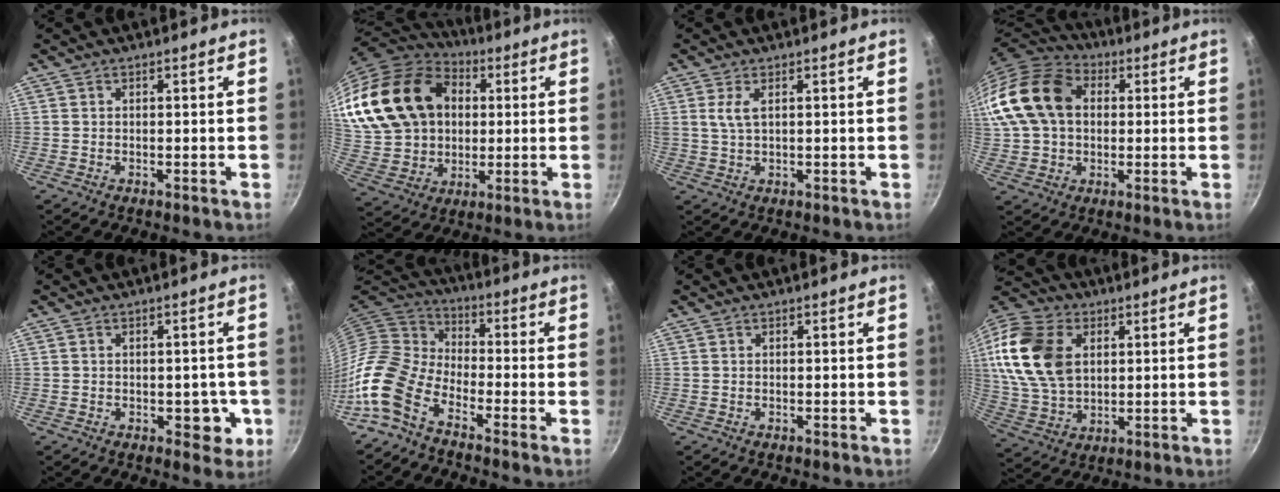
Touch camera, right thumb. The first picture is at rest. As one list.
[{"total": 25.2, "force": [6.5, 19.0, 15.3], "torque": [-0.287, 0.012, 0.130]}, {"total": 3.4, "force": [1.1, 0.9, 3.0], "torque": [-0.067, -0.003, 0.025]}, {"total": 18.0, "force": [3.2, 13.1, 12.0], "torque": [-0.222, 0.026, 0.045]}, {"total": 5.1, "force": [-1.3, 3.2, 3.8], "torque": [-0.014, 0.007, -0.014]}, {"total": 11.4, "force": [-7.1, 6.0, 6.5], "torque": [-0.125, 0.067, -0.170]}, {"total": 0.0}, {"total": 19.7, "force": [4.5, 13.8, 13.4], "torque": [-0.251, 0.000, 0.087]}]